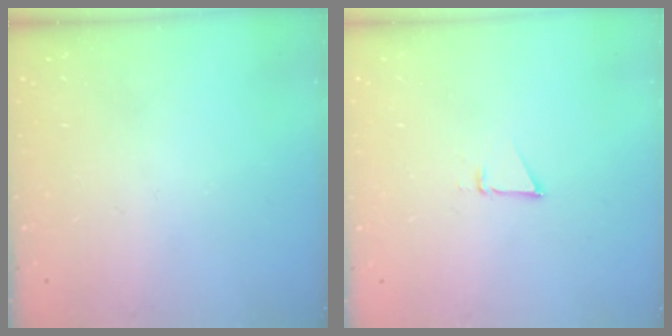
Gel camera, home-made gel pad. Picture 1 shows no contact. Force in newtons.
{"total": 2.6, "press": 2.5, "slide": 0.8}